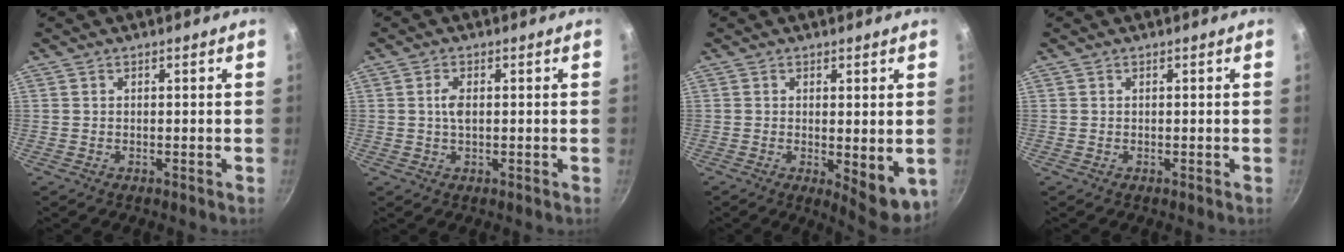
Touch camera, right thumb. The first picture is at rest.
{"total": 2.6, "force": [0.2, 1.3, 2.3], "torque": [-0.047, 0.002, 0.003]}
{"total": 7.7, "force": [-1.3, 2.6, 7.1], "torque": [-0.095, -0.024, -0.012]}
{"total": 0.0}